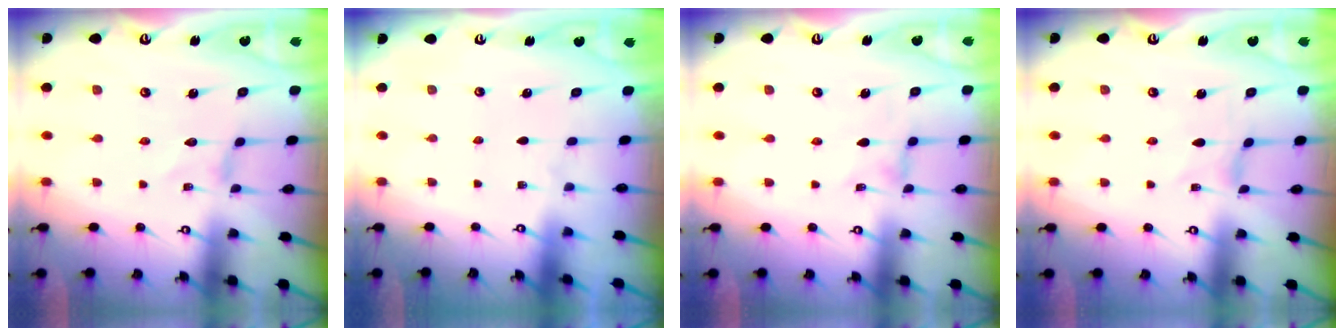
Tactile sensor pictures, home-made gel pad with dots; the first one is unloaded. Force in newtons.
{"total": 0.0}
{"total": 0.0}
{"total": 0.0}